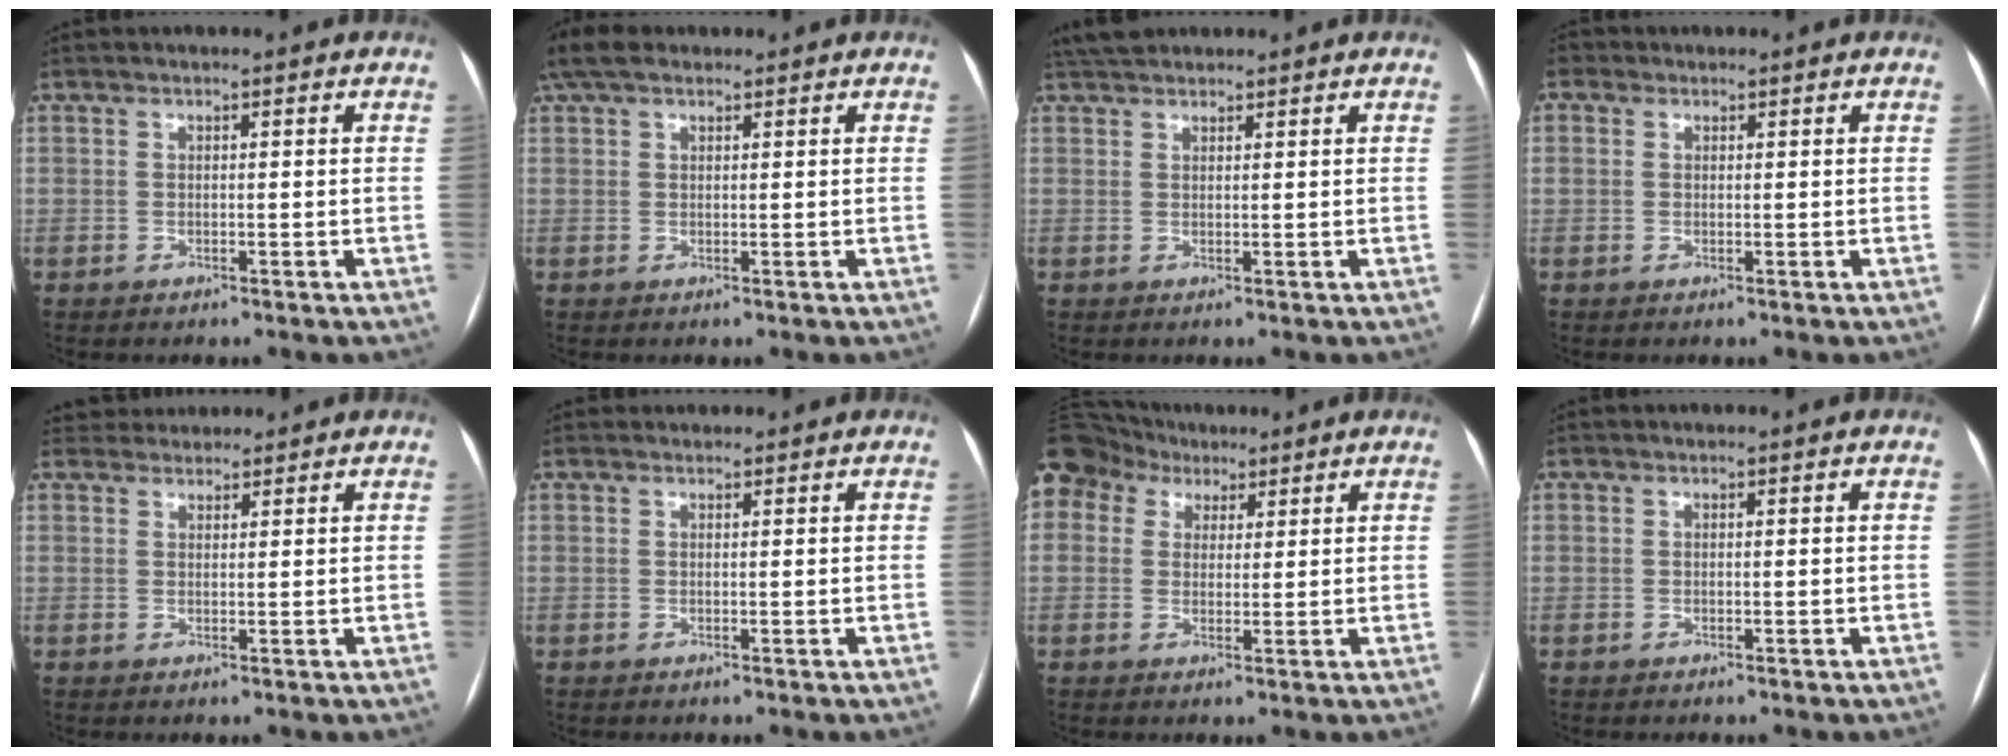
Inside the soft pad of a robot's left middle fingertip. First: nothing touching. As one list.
[{"total": 5.0, "force": [3.7, 2.2, 2.5], "torque": [-0.058, 0.036, 0.072]}, {"total": 4.2, "force": [3.8, 1.3, 1.4], "torque": [-0.026, 0.030, 0.068]}, {"total": 0.5, "force": [-0.3, 0.4, -0.2], "torque": [0.006, 0.001, -0.005]}, {"total": 3.3, "force": [3.1, 1.1, -0.3], "torque": [0.009, 0.025, 0.050]}, {"total": 0.9, "force": [0.8, 0.3, -0.1], "torque": [-0.001, 0.014, 0.014]}, {"total": 12.5, "force": [6.8, 9.6, 4.2], "torque": [-0.132, 0.064, 0.132]}, {"total": 2.0, "force": [-1.1, -1.5, -0.9], "torque": [0.024, -0.012, -0.019]}]